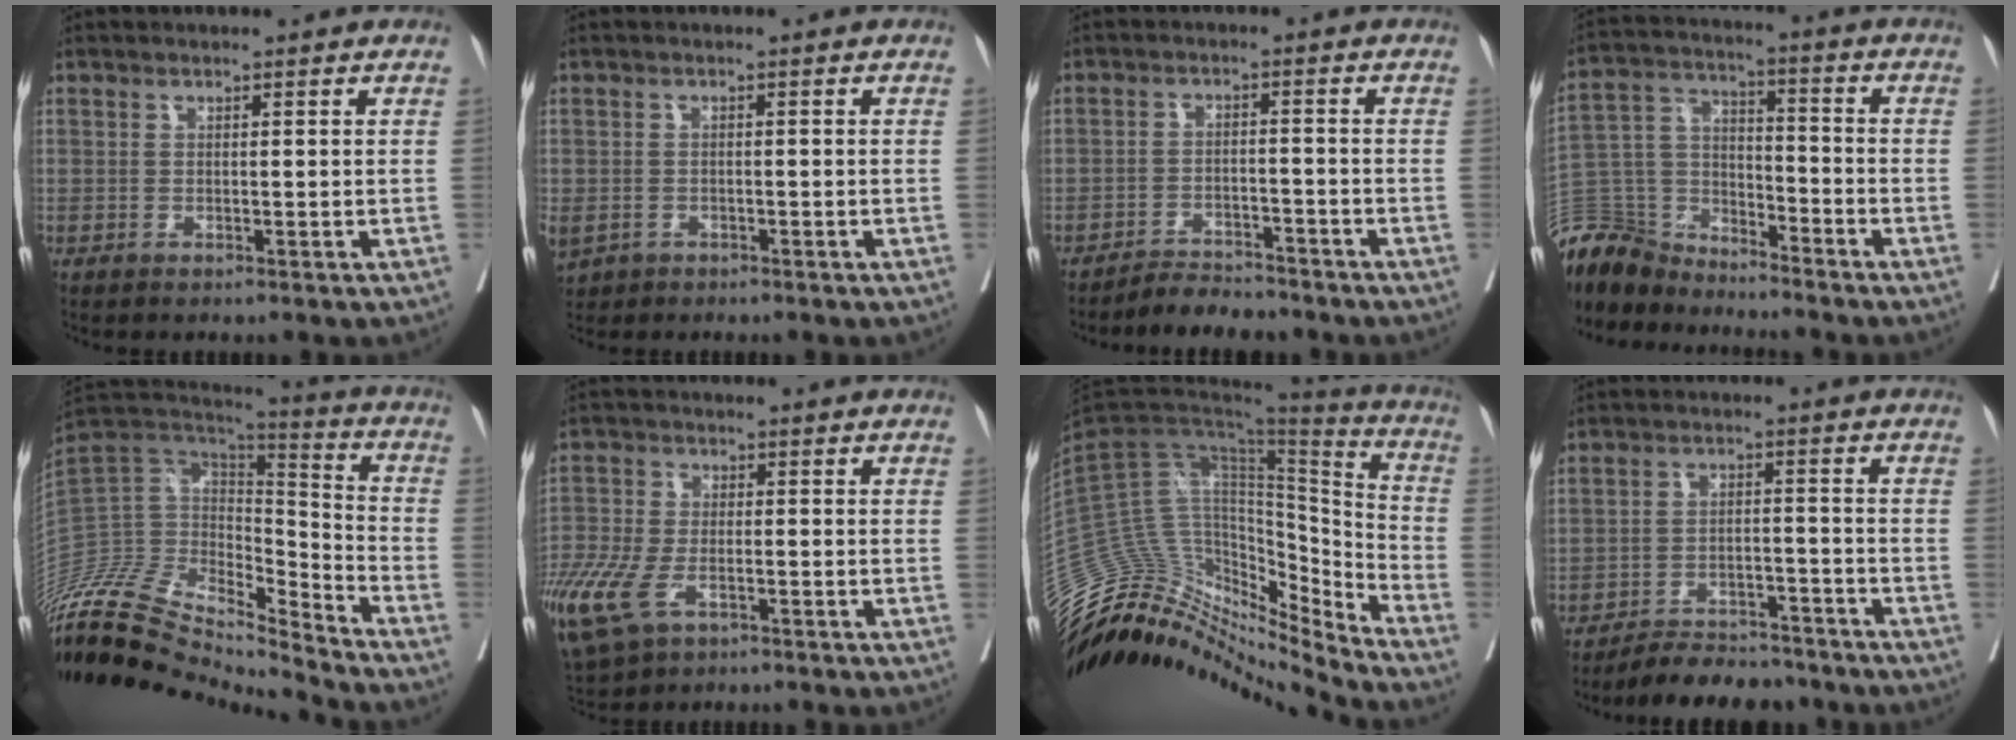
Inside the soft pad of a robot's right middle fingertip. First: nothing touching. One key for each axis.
{"total": 6.5, "fx": -3.6, "fy": 4.6, "fz": 2.8, "tx": -0.086, "ty": -0.007, "tz": -0.053}
{"total": 4.6, "fx": -4.5, "fy": 1.1, "fz": 0.5, "tx": -0.009, "ty": -0.008, "tz": -0.075}
{"total": 15.0, "fx": -14.1, "fy": 3.8, "fz": 3.2, "tx": -0.069, "ty": 0.015, "tz": -0.269}
{"total": 26.7, "fx": -24.2, "fy": 5.5, "fz": 9.9, "tx": -0.243, "ty": 0.013, "tz": -0.412}
{"total": 17.1, "fx": -9.1, "fy": 9.4, "fz": 11.1, "tx": -0.322, "ty": -0.025, "tz": -0.165}
{"total": 26.2, "fx": -24.8, "fy": 4.8, "fz": 7.2, "tx": -0.151, "ty": 0.049, "tz": -0.386}
{"total": 8.9, "fx": -8.2, "fy": 3.0, "fz": 2.0, "tx": -0.022, "ty": 0.006, "tz": -0.124}